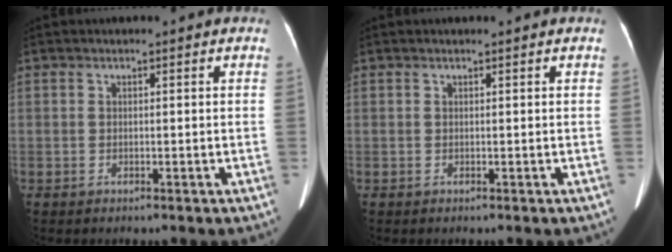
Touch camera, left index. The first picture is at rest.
{"total": 0.0}